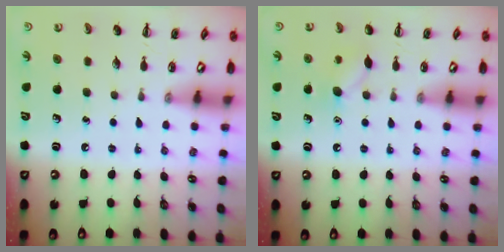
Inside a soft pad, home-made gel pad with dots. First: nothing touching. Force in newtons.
{"total": 7.5, "press": 7.3, "slide": 1.8}